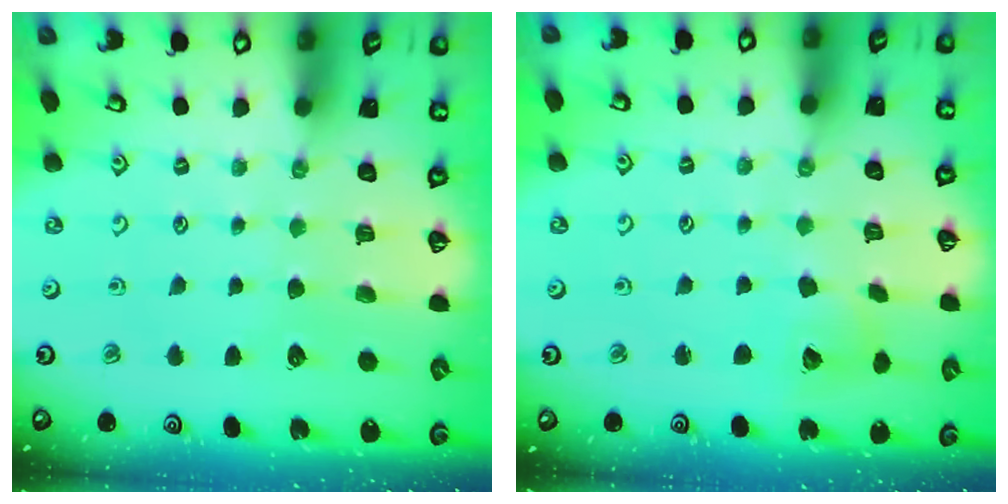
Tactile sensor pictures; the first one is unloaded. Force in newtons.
{"total": 5.5, "press": 5.4, "slide": 0.6}